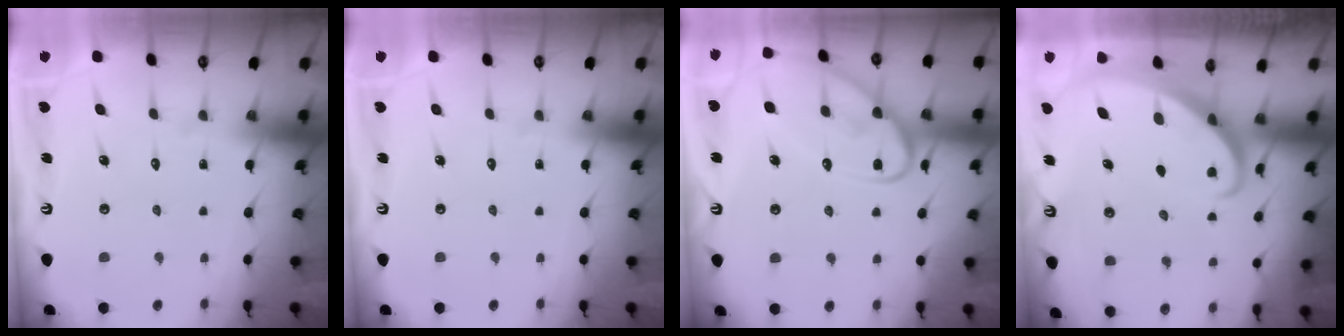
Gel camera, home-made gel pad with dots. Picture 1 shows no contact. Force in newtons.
{"total": 0.0}
{"total": 13.9, "press": 13.8, "slide": 1.1}
{"total": 2.5, "press": 2.5, "slide": 0.3}